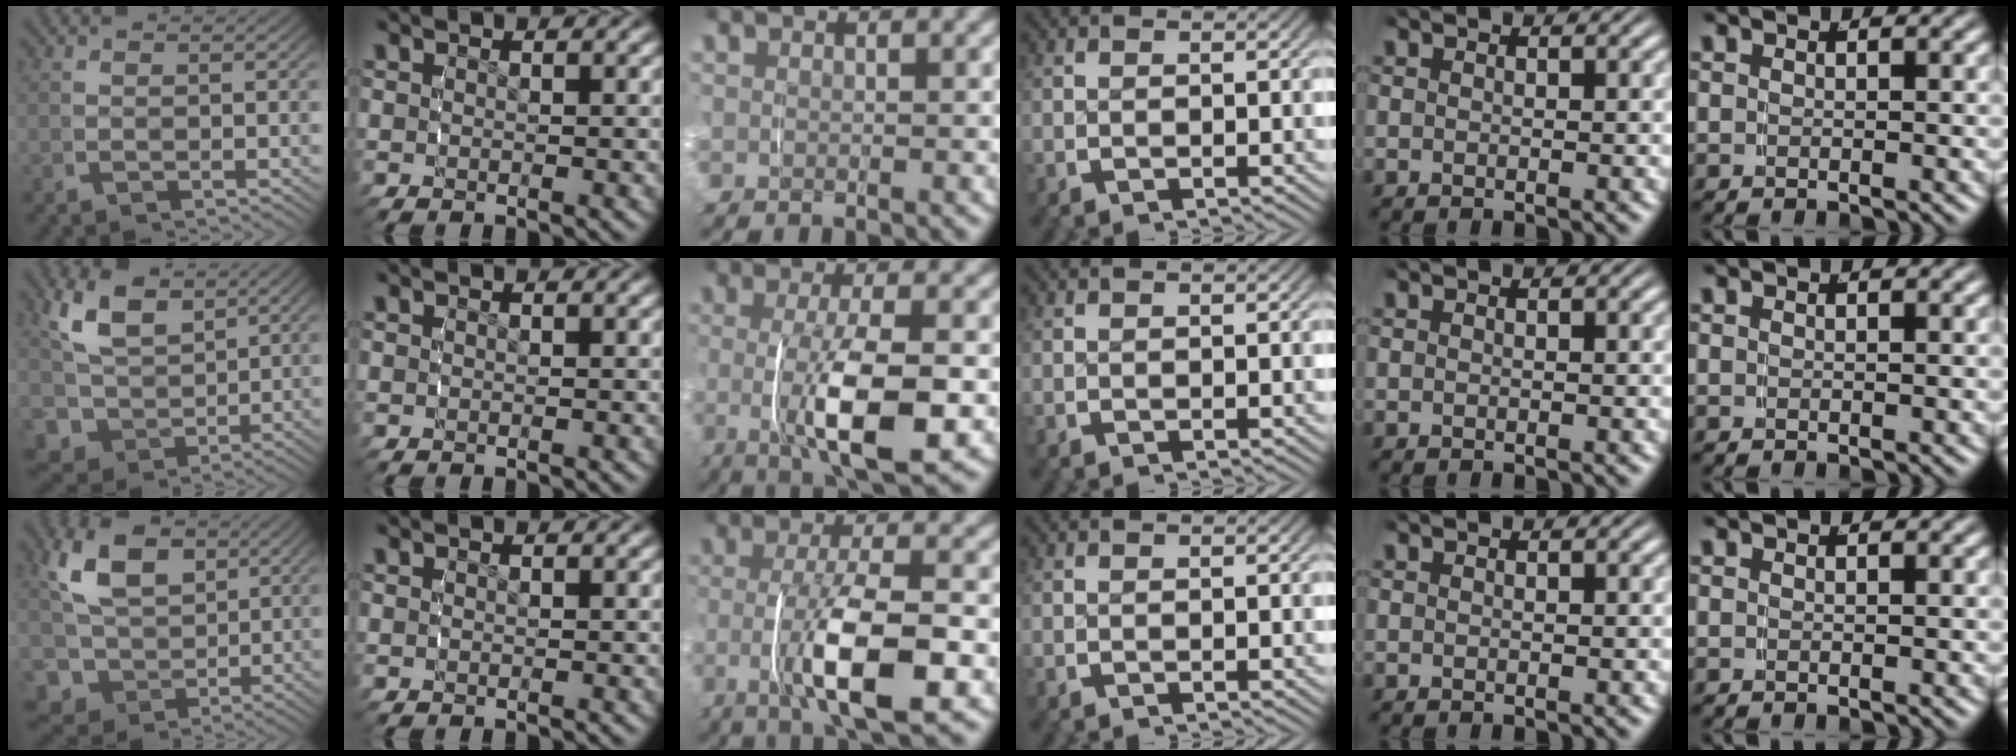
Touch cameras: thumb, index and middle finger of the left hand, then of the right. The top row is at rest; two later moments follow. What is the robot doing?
{"motion": "grasp_and_lifting", "object": "ribbon"}